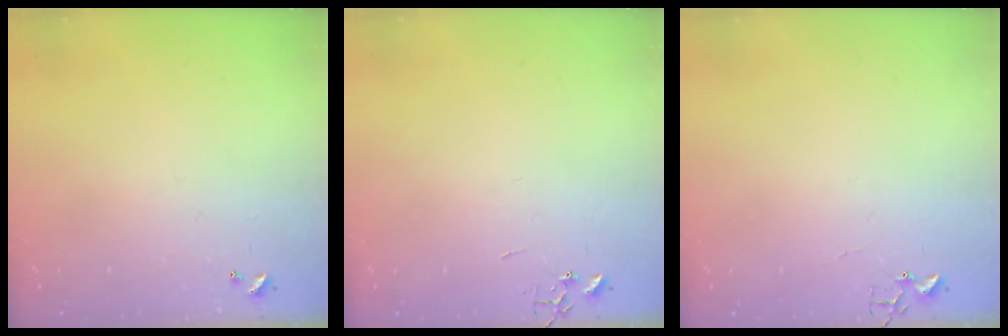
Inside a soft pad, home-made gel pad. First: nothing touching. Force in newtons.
{"total": 0.0}
{"total": 1.7, "press": 1.6, "slide": 0.2}